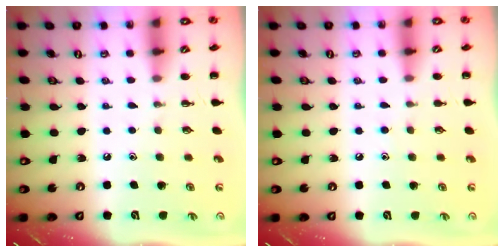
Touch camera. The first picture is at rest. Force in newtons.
{"total": 4.5, "press": 4.1, "slide": 1.9}